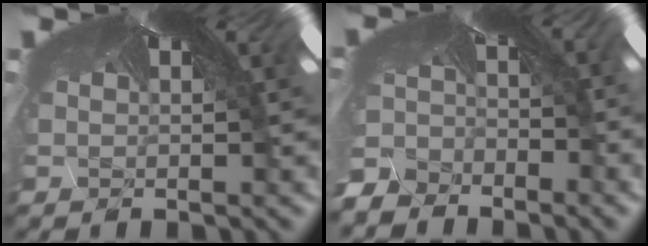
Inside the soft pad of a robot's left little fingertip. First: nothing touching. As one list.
[{"total": 10.5, "force": [-10.4, 1.9, 0.5], "torque": [-0.019, -0.061, -0.161]}]